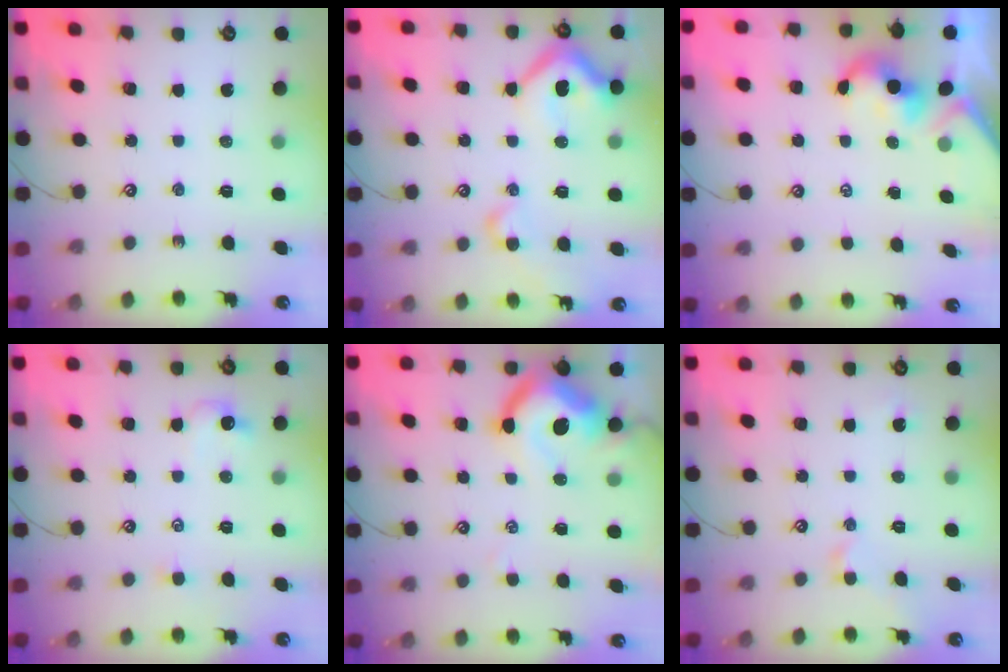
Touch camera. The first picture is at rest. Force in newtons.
{"total": 14.4, "press": 14.2, "slide": 2.0}
{"total": 1.1, "press": 1.0, "slide": 0.5}
{"total": 2.1, "press": 2.0, "slide": 0.7}
{"total": 11.0, "press": 10.9, "slide": 1.7}
{"total": 1.0, "press": 0.9, "slide": 0.3}